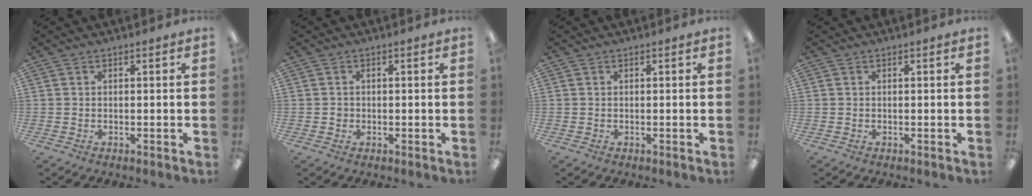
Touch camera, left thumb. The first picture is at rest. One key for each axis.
{"total": 1.0, "fx": -0.2, "fy": 1.0, "fz": 0.2, "tx": -0.005, "ty": 0.005, "tz": -0.006}
{"total": 0.0}
{"total": 0.0}